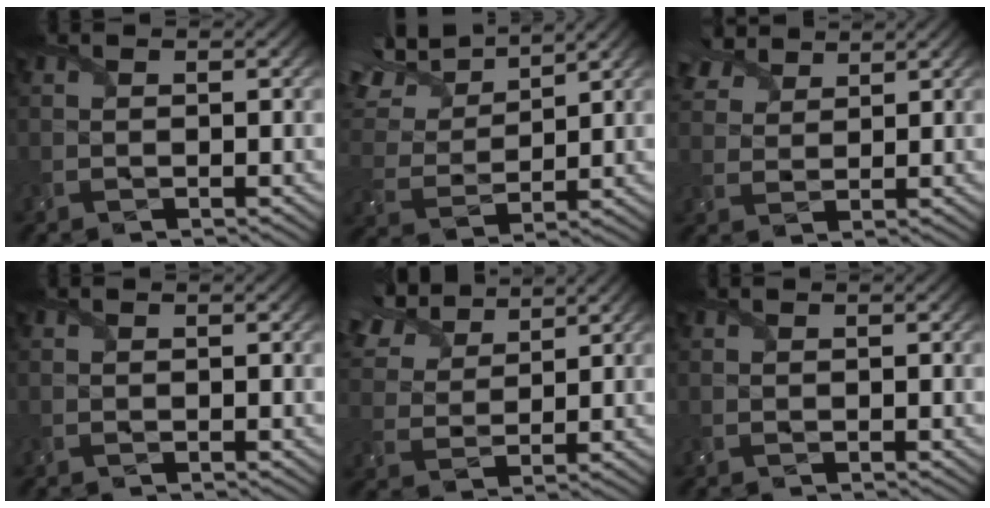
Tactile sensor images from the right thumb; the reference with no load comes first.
{"total": 12.7, "force": [9.5, 4.4, 7.2], "torque": [-0.202, 0.038, 0.154]}
{"total": 5.4, "force": [4.2, 2.5, 2.1], "torque": [-0.058, 0.018, 0.085]}
{"total": 0.0}
{"total": 9.1, "force": [6.9, 3.8, 4.6], "torque": [-0.128, 0.029, 0.131]}
{"total": 0.0}